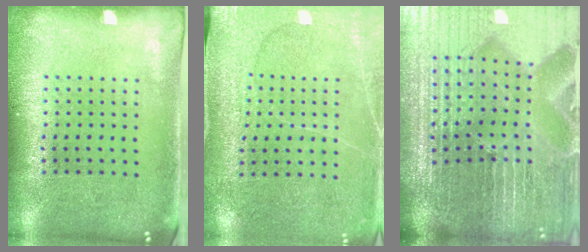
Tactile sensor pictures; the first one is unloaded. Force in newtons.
{"total": 2.9, "press": 2.9, "slide": 0.2}
{"total": 7.2, "press": 6.3, "slide": 3.5}